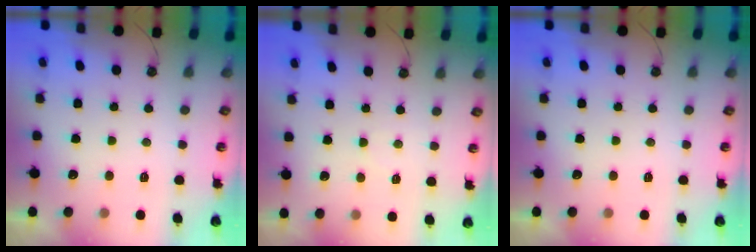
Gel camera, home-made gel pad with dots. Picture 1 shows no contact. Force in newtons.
{"total": 1.9, "press": 1.9, "slide": 0.3}
{"total": 0.0}